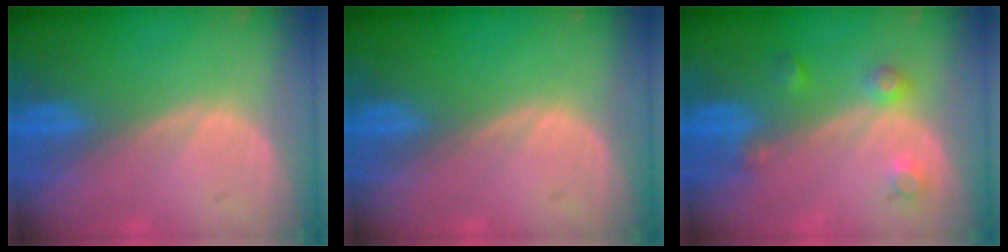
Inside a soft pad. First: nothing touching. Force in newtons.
{"total": 0.0}
{"total": 3.6, "press": 3.2, "slide": 1.6}